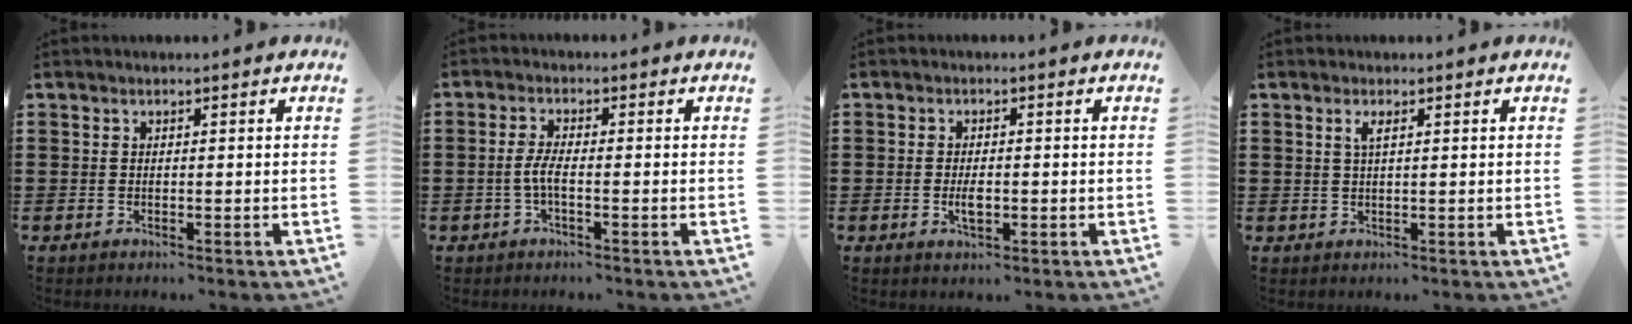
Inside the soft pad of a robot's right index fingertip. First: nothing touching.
{"total": 3.2, "force": [-1.0, 0.6, 3.0], "torque": [-0.076, -0.006, -0.026]}
{"total": 2.8, "force": [-0.6, 1.1, 2.5], "torque": [-0.054, -0.002, -0.012]}
{"total": 1.5, "force": [0.7, 0.4, 1.3], "torque": [-0.028, 0.004, 0.010]}